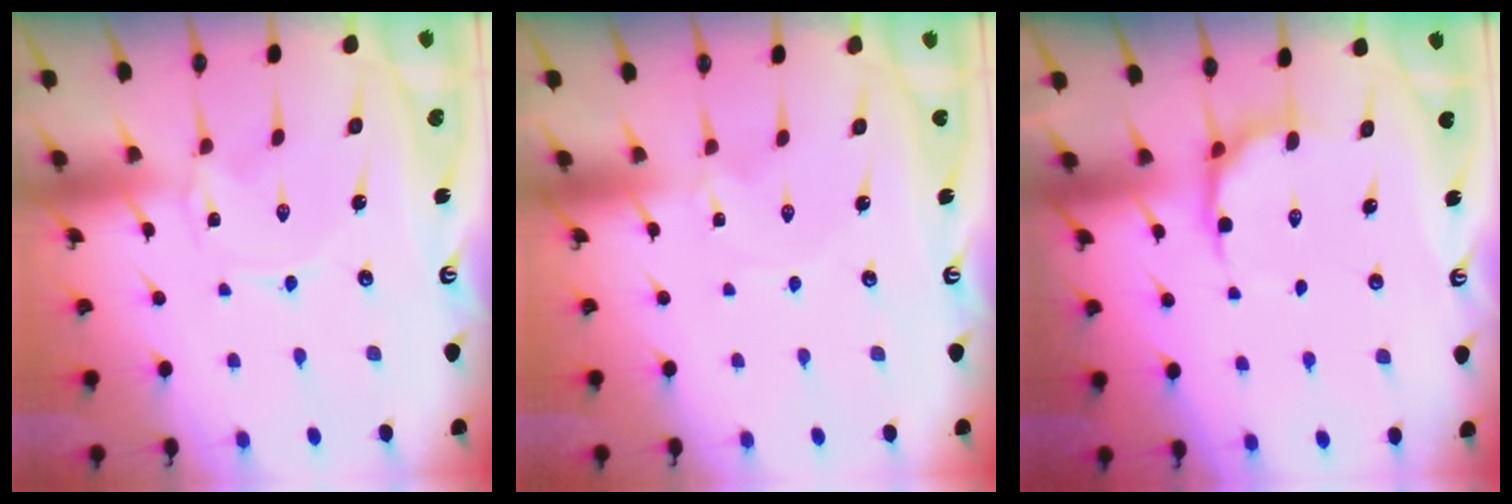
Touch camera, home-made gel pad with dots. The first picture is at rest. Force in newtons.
{"total": 0.6, "press": 0.6, "slide": 0.1}
{"total": 6.1, "press": 5.4, "slide": 2.9}